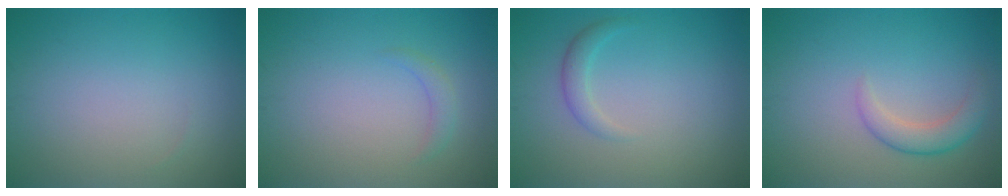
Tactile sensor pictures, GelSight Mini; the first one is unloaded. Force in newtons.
{"total": 1.1, "press": 1.1, "slide": 0.1}
{"total": 1.5, "press": 1.5, "slide": 0.0}
{"total": 2.6, "press": 2.6, "slide": 0.1}